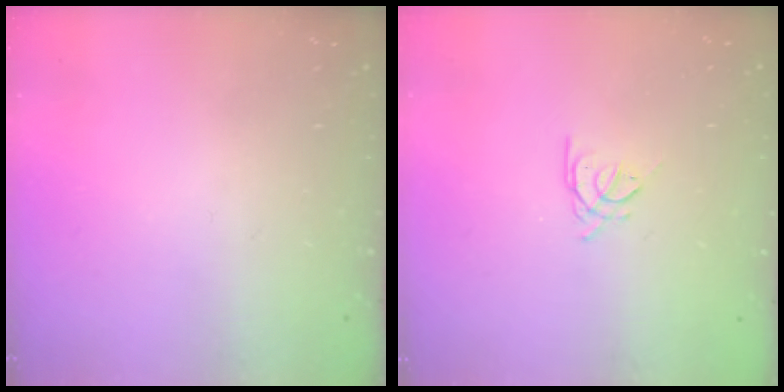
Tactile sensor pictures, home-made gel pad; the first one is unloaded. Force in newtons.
{"total": 1.9, "press": 1.9, "slide": 0.4}